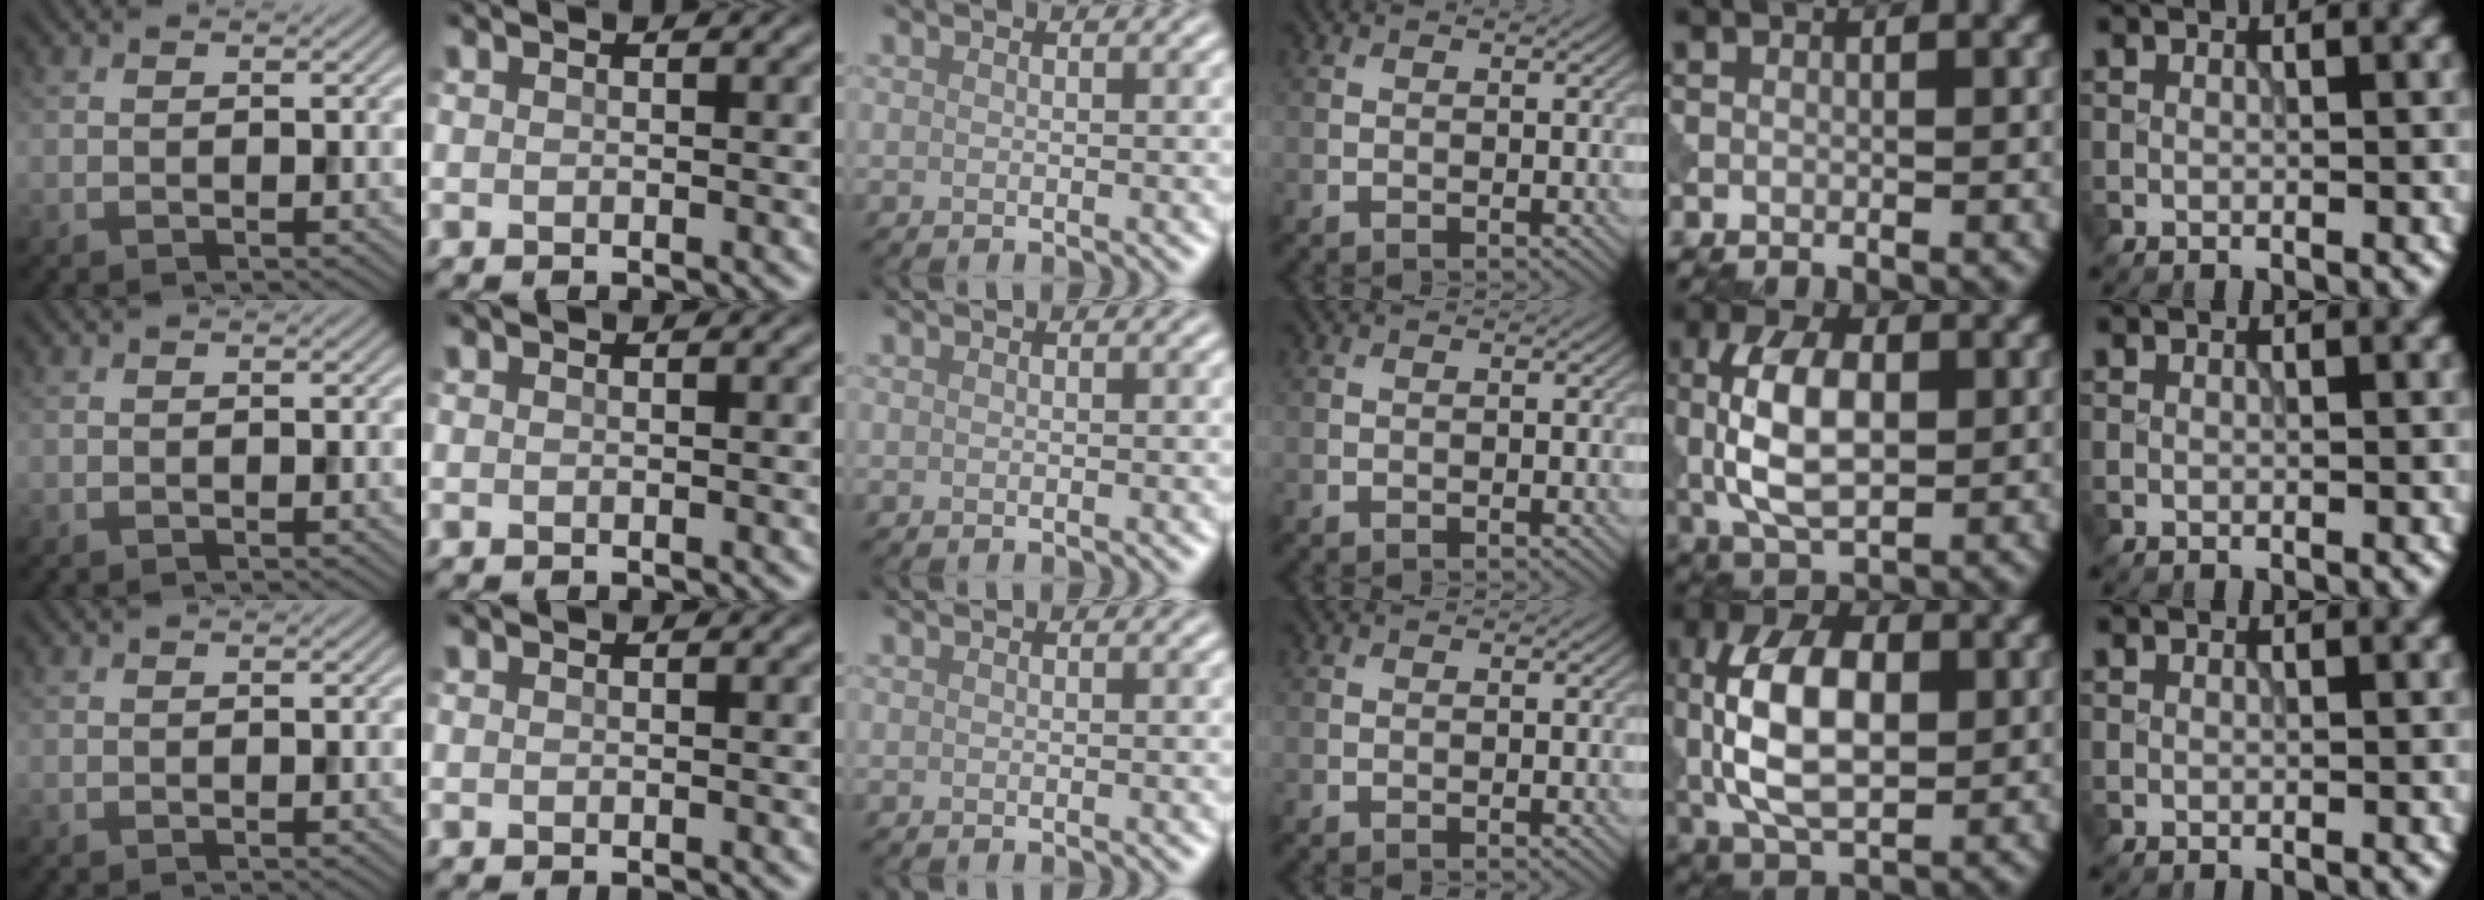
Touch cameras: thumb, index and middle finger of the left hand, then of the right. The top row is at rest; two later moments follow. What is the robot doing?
{"motion": "press", "object": "tv remote"}